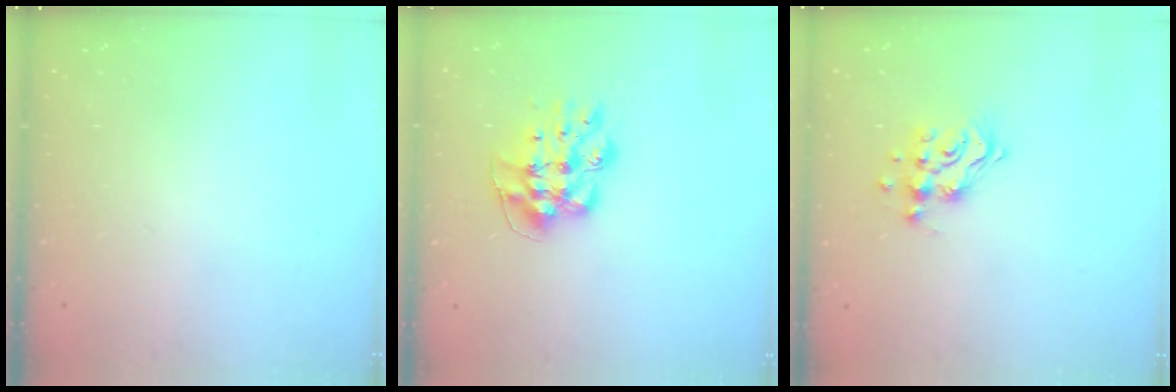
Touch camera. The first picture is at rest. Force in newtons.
{"total": 10.3, "press": 10.3, "slide": 1.0}
{"total": 10.8, "press": 10.8, "slide": 0.8}